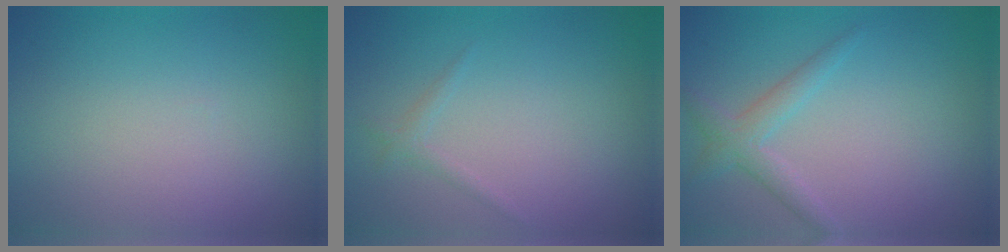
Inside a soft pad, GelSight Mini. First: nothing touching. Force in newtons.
{"total": 0.9, "press": 0.9, "slide": 0.1}
{"total": 2.2, "press": 2.1, "slide": 0.1}